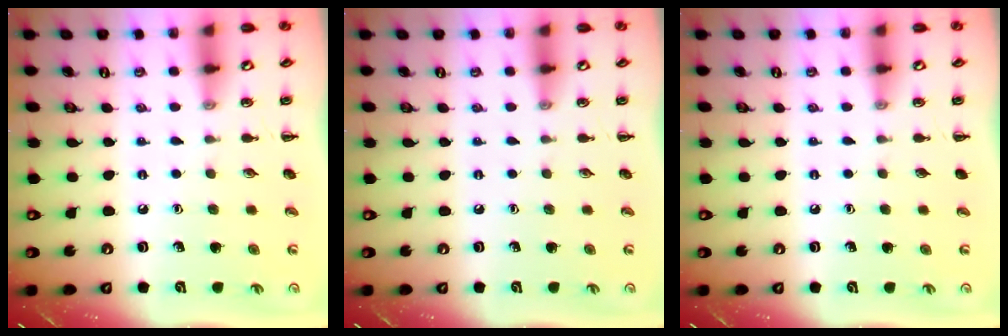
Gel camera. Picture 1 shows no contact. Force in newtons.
{"total": 0.0}
{"total": 0.0}